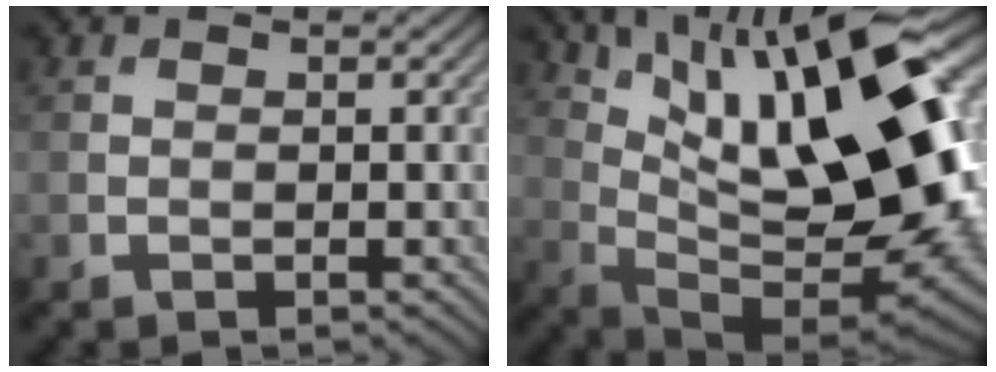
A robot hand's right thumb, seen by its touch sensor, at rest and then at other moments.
{"total": 20.4, "force": [7.0, 7.9, 17.5], "torque": [-0.278, 0.024, 0.126]}